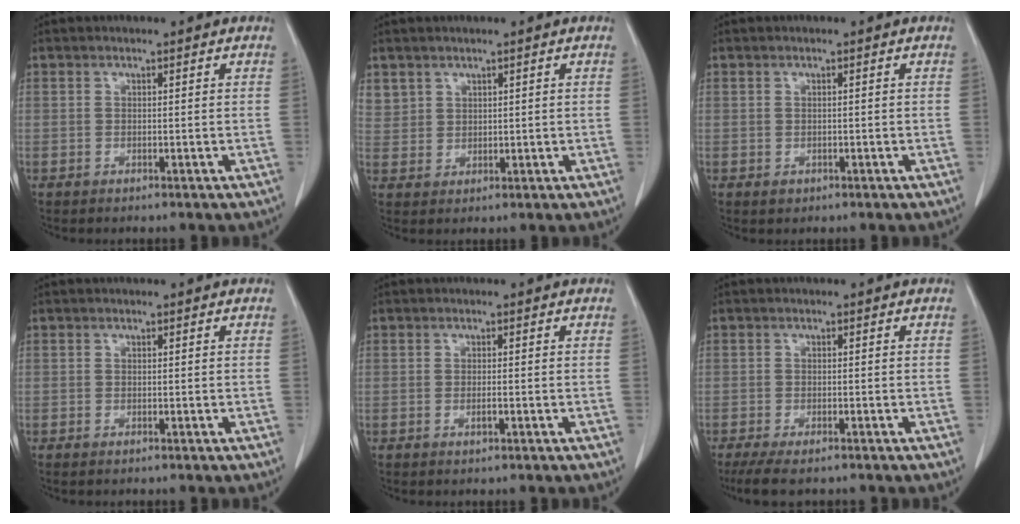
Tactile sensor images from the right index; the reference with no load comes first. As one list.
[{"total": 4.0, "force": [2.2, 3.3, 0.4], "torque": [-0.004, 0.011, 0.048]}, {"total": 1.2, "force": [-0.6, 0.9, 0.6], "torque": [-0.006, 0.002, -0.005]}, {"total": 0.7, "force": [-0.5, 0.3, 0.5], "torque": [-0.007, -0.001, -0.008]}, {"total": 1.4, "force": [-0.6, 0.3, 1.2], "torque": [-0.022, 0.000, -0.011]}, {"total": 5.8, "force": [-4.4, 1.5, 3.4], "torque": [-0.058, -0.013, -0.074]}]